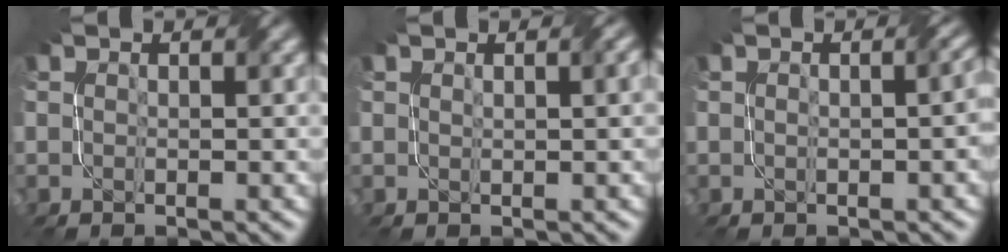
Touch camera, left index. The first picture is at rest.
{"total": 1.9, "force": [0.7, 0.5, 1.7], "torque": [-0.017, 0.004, 0.010]}
{"total": 3.2, "force": [0.0, 1.4, 2.9], "torque": [-0.025, 0.013, 0.002]}